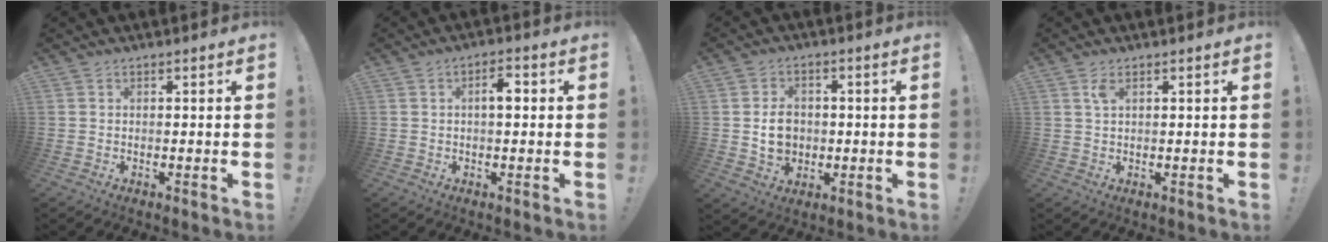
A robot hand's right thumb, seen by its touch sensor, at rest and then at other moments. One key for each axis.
{"total": 4.0, "fx": 0.3, "fy": 1.6, "fz": 3.7, "tx": -0.052, "ty": 0.005, "tz": -0.003}
{"total": 7.9, "fx": -0.2, "fy": 6.6, "fz": 4.4, "tx": -0.063, "ty": 0.001, "tz": -0.004}
{"total": 2.4, "fx": 1.1, "fy": 0.8, "fz": 1.9, "tx": -0.026, "ty": -0.004, "tz": 0.016}